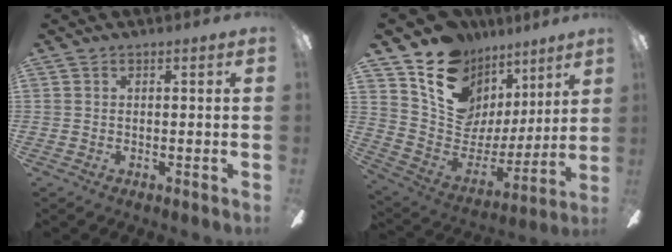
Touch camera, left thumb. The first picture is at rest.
{"total": 16.1, "force": [9.8, 11.2, 6.1], "torque": [-0.111, -0.069, 0.183]}